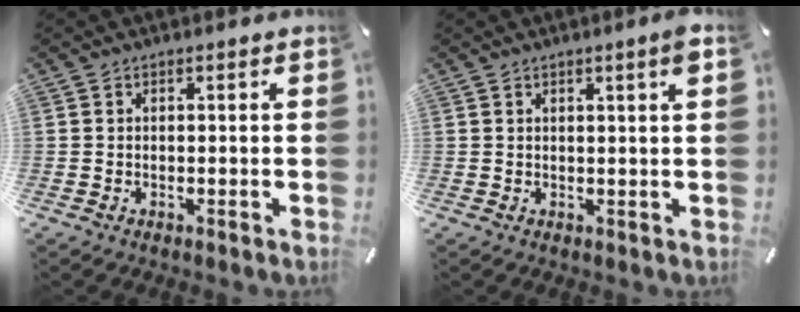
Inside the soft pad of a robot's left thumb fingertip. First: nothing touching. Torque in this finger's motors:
{"motor_torque": [-0.09, -0.26, 0.01, -0.02, 0.00]}